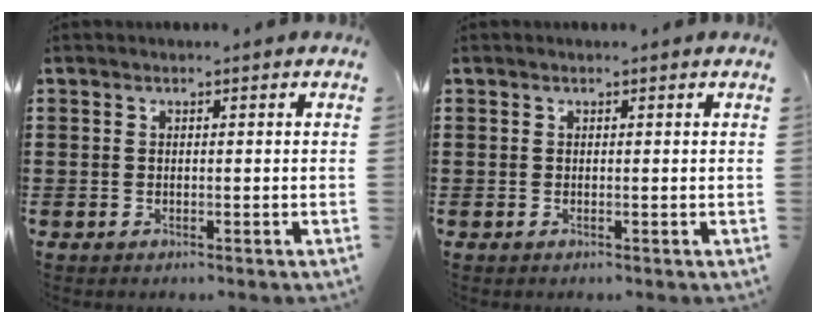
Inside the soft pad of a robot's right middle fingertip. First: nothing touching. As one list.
[{"total": 0.0}]